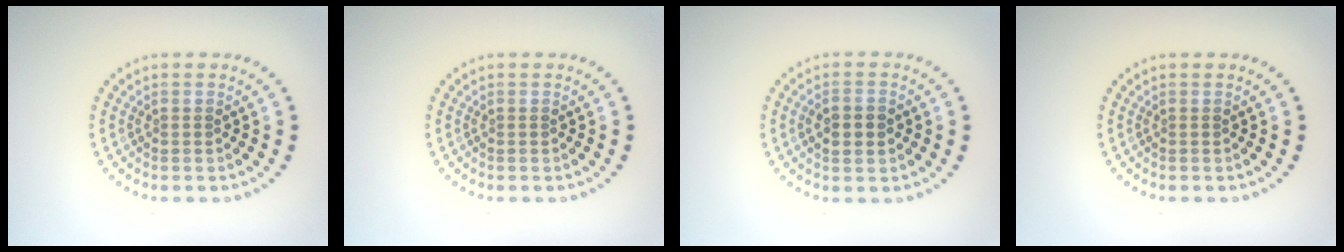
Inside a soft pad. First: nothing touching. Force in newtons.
{"total": 0.0}
{"total": 2.2, "press": 2.2, "slide": 0.1}
{"total": 0.0}